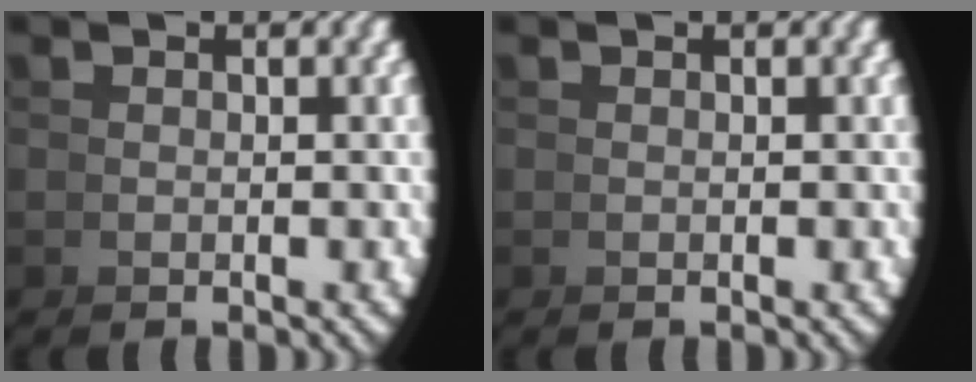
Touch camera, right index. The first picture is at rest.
{"total": 0.0}